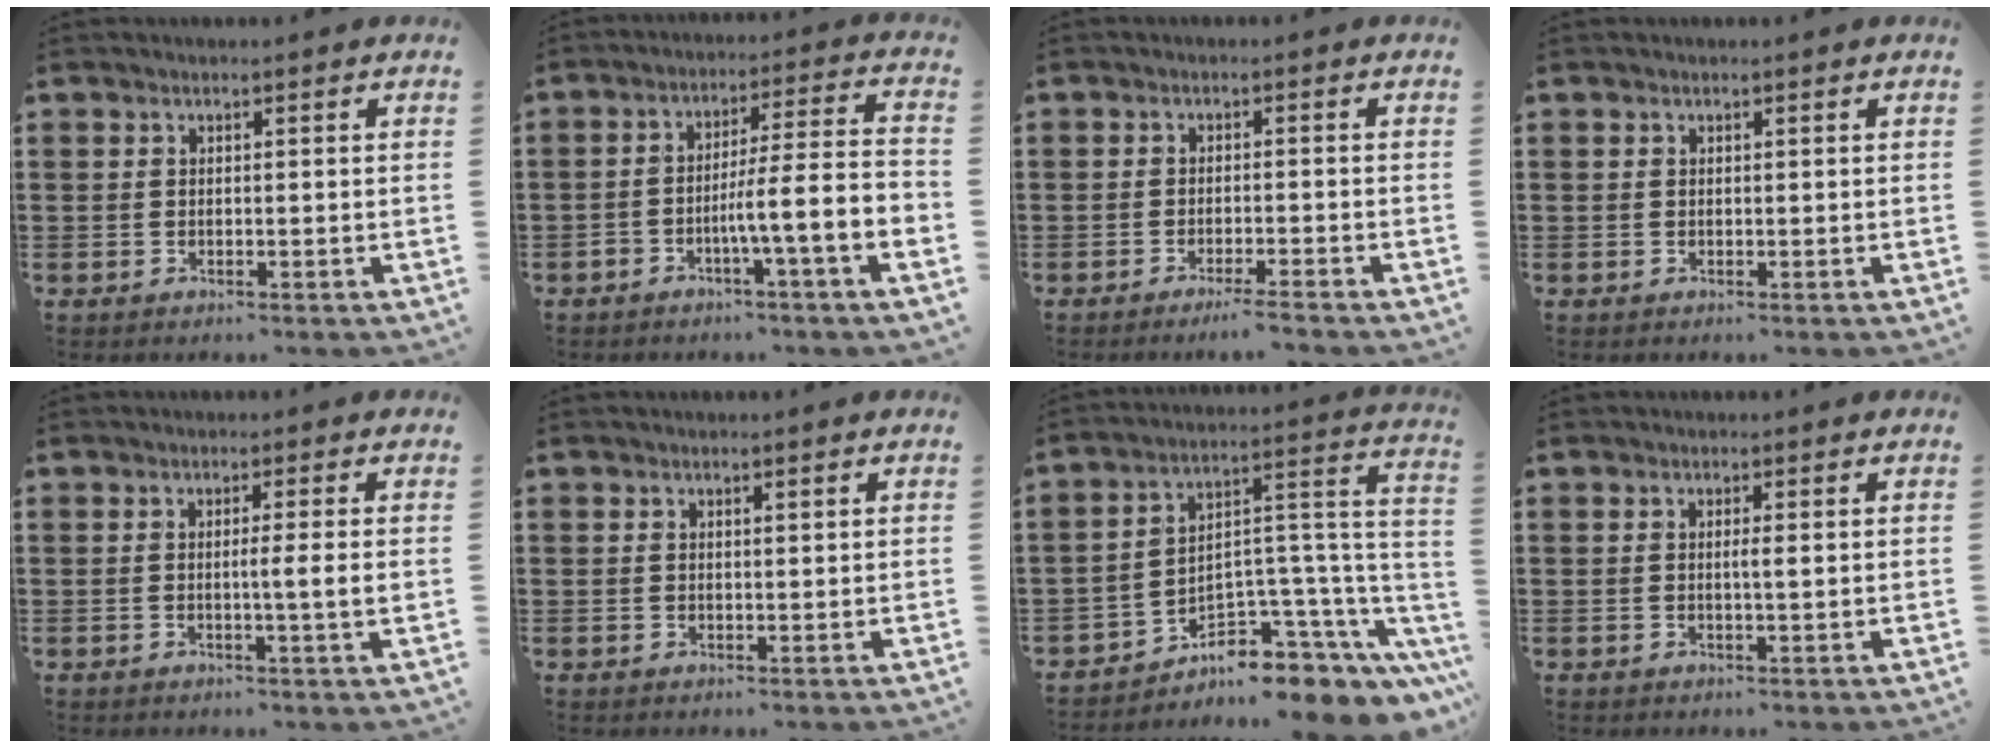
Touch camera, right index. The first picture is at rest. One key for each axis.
{"total": 6.4, "fx": -3.6, "fy": -0.4, "fz": 5.3, "tx": -0.094, "ty": -0.014, "tz": -0.071}
{"total": 2.5, "fx": -2.2, "fy": -0.5, "fz": 1.2, "tx": -0.019, "ty": -0.003, "tz": -0.040}
{"total": 0.0}
{"total": 3.5, "fx": -0.3, "fy": -0.6, "fz": 3.4, "tx": -0.061, "ty": -0.009, "tz": -0.008}
{"total": 0.6, "fx": 0.3, "fy": 0.2, "fz": 0.5, "tx": -0.011, "ty": 0.002, "tz": 0.005}
{"total": 4.4, "fx": -2.4, "fy": 2.6, "fz": 2.6, "tx": -0.056, "ty": -0.025, "tz": -0.044}
{"total": 1.1, "fx": 0.0, "fy": -0.1, "fz": 1.1, "tx": -0.021, "ty": -0.004, "tz": 0.000}